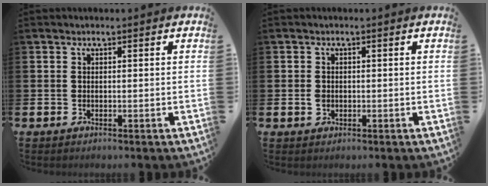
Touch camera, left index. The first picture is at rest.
{"total": 1.1, "force": [-0.7, 0.8, 0.3], "torque": [-0.001, 0.006, -0.016]}